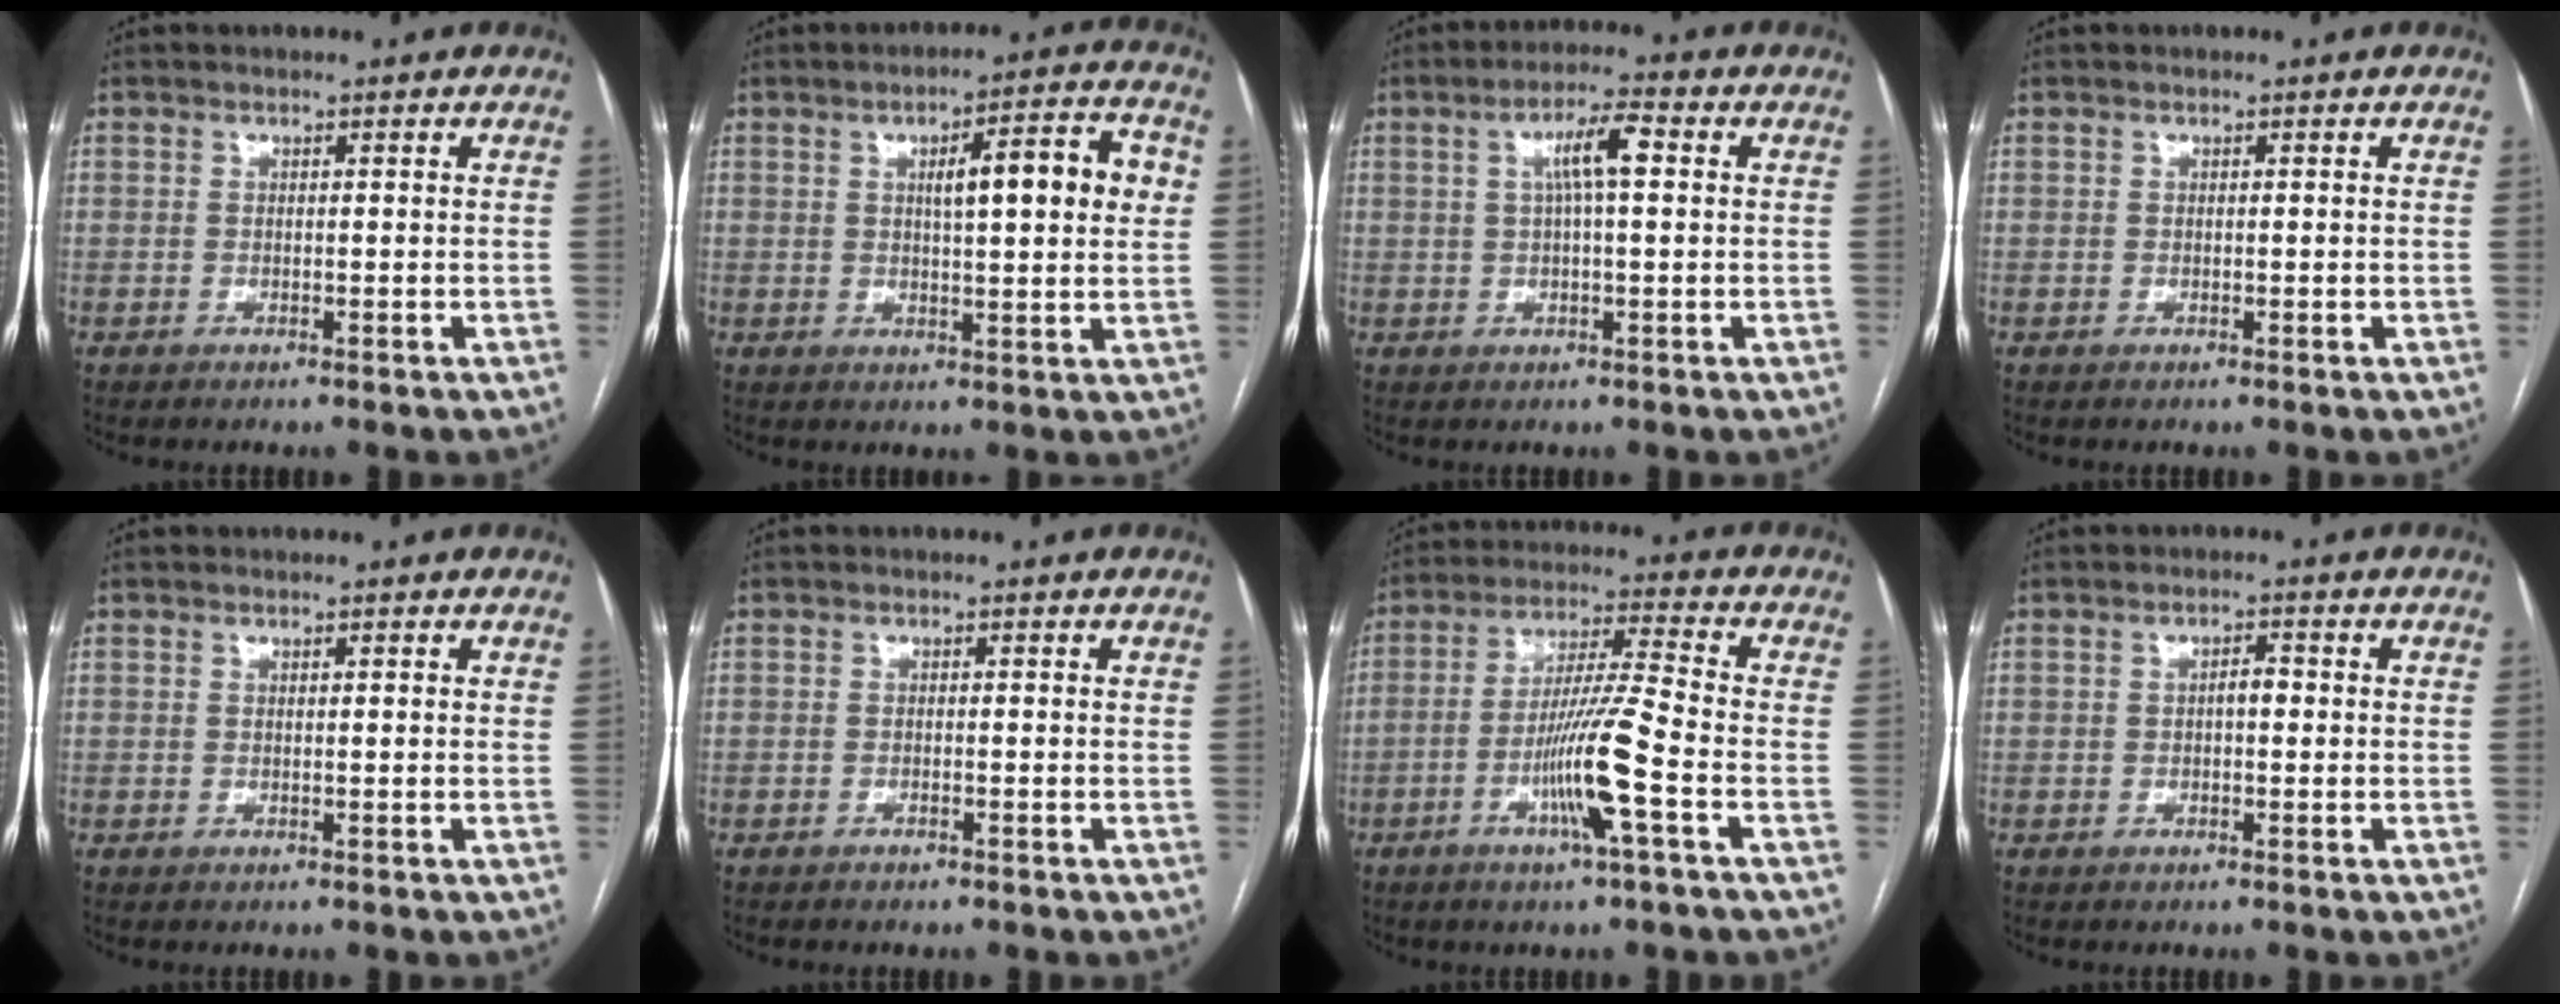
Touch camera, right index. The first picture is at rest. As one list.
[{"total": 10.2, "force": [2.3, 1.5, 9.8], "torque": [-0.137, 0.019, 0.031]}, {"total": 6.0, "force": [1.4, 0.8, 5.8], "torque": [-0.106, 0.016, 0.023]}, {"total": 0.0}, {"total": 0.0}, {"total": 0.6, "force": [-0.5, 0.1, 0.2], "torque": [-0.010, -0.001, -0.009]}, {"total": 10.9, "force": [-4.1, -0.7, 10.1], "torque": [-0.197, -0.003, -0.076]}, {"total": 1.8, "force": [-0.1, 0.7, 1.7], "torque": [-0.024, 0.006, -0.004]}]